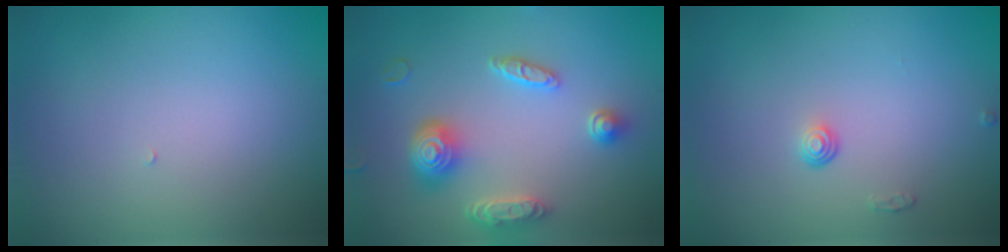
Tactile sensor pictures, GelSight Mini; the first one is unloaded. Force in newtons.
{"total": 4.8, "press": 3.9, "slide": 2.8}
{"total": 1.0, "press": 0.7, "slide": 0.8}